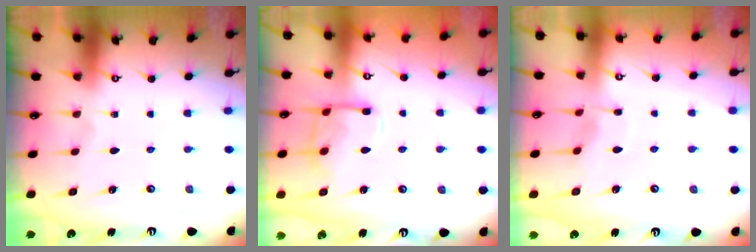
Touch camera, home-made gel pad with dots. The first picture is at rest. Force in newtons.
{"total": 10.0, "press": 10.0, "slide": 0.9}
{"total": 3.3, "press": 3.3, "slide": 0.4}